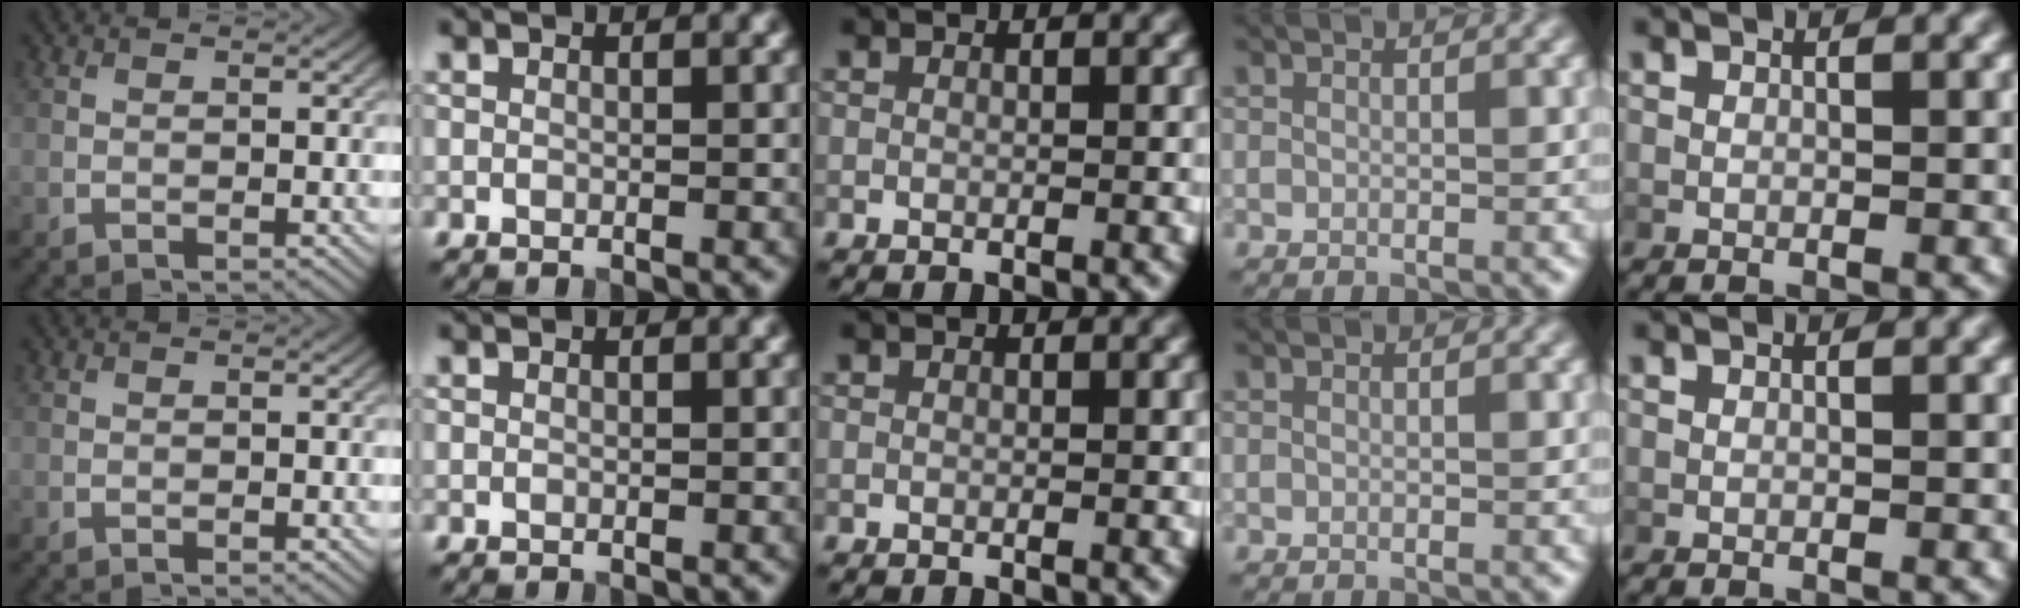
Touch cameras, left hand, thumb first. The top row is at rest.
{}